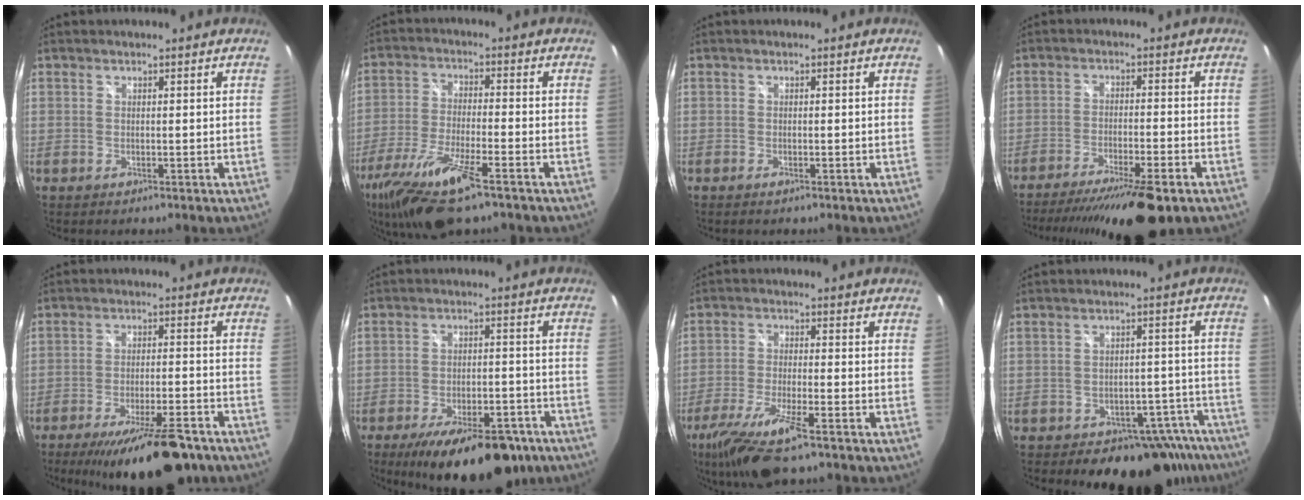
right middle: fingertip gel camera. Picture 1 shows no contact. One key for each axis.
{"total": 15.2, "fx": -10.3, "fy": 2.8, "fz": 10.8, "tx": -0.226, "ty": -0.040, "tz": -0.191}
{"total": 0.7, "fx": -0.5, "fy": 0.0, "fz": 0.4, "tx": -0.007, "ty": 0.000, "tz": -0.009}
{"total": 16.2, "fx": -12.7, "fy": 1.8, "fz": 9.9, "tx": -0.186, "ty": -0.029, "tz": -0.196}
{"total": 17.3, "fx": -13.2, "fy": 4.3, "fz": 10.2, "tx": -0.178, "ty": -0.030, "tz": -0.192}
{"total": 19.2, "fx": -13.7, "fy": 7.2, "fz": 11.4, "tx": -0.192, "ty": -0.025, "tz": -0.186}
{"total": 12.4, "fx": -8.3, "fy": 2.2, "fz": 8.9, "tx": -0.195, "ty": -0.034, "tz": -0.155}
{"total": 17.9, "fx": -14.7, "fy": 8.3, "fz": 5.9, "tx": -0.076, "ty": 0.037, "tz": -0.161}